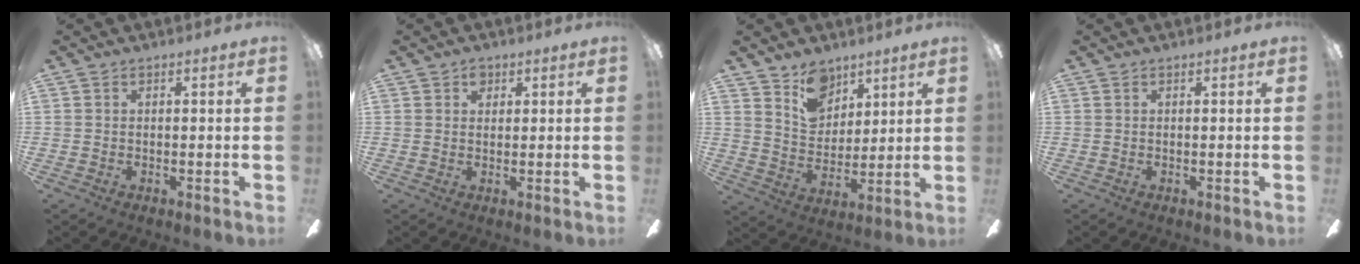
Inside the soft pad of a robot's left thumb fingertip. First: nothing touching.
{"total": 2.5, "force": [1.4, 1.8, 1.0], "torque": [0.001, -0.004, 0.020]}
{"total": 11.3, "force": [7.8, 7.3, 3.5], "torque": [-0.055, -0.040, 0.150]}
{"total": 0.0}